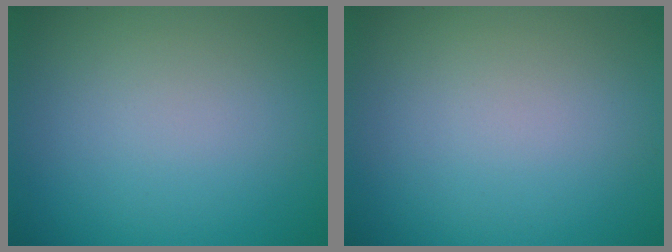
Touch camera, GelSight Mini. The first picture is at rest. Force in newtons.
{"total": 0.0}